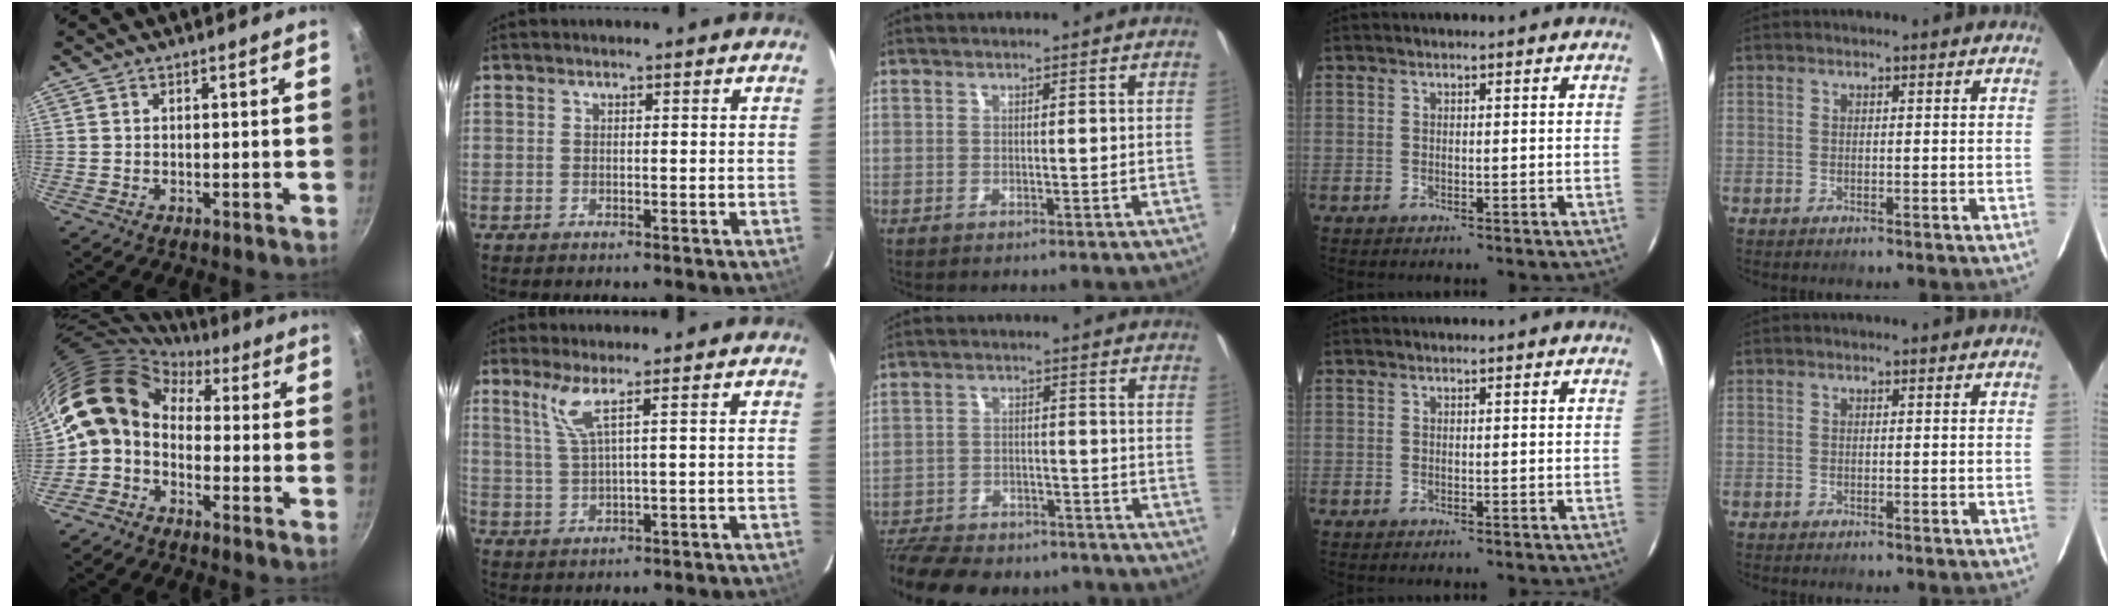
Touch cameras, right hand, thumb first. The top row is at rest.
{"thumb": {"total": 10.6, "force": [1.1, 7.9, 7.0], "torque": [-0.116, 0.027, -0.008]}, "index": {"total": 4.1, "force": [2.2, -0.7, 3.3], "torque": [-0.069, -0.007, 0.053]}, "middle": {"total": 18.5, "force": [-15.5, 6.9, 7.5], "torque": [-0.176, -0.015, -0.224]}}